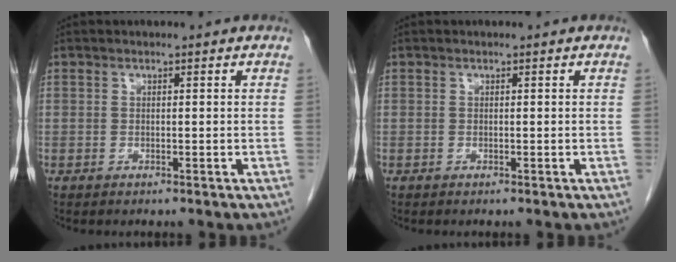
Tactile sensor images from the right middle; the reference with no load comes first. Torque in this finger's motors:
{"motor_torque": [0.37, 0.03, 0.02, -0.01]}